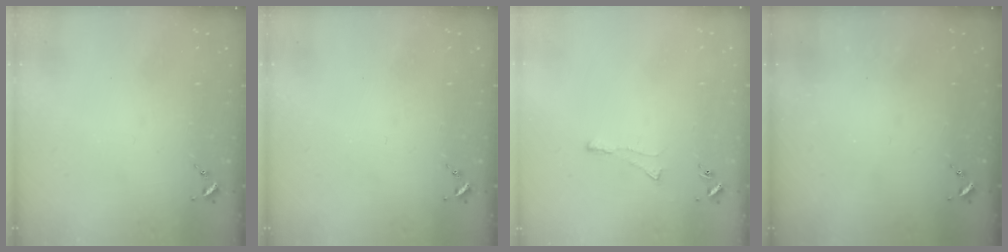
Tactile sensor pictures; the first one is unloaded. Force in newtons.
{"total": 0.0}
{"total": 2.9, "press": 2.8, "slide": 0.7}
{"total": 0.0}